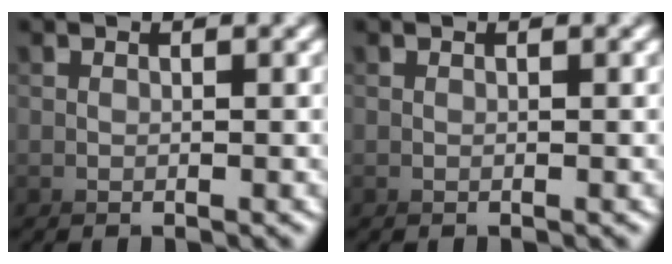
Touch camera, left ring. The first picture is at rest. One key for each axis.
{"total": 0.0}